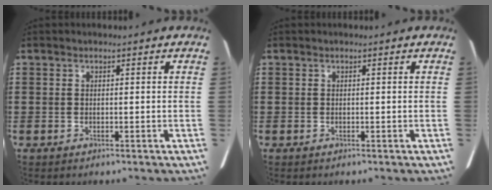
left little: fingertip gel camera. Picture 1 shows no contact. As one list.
[{"total": 0.0}]